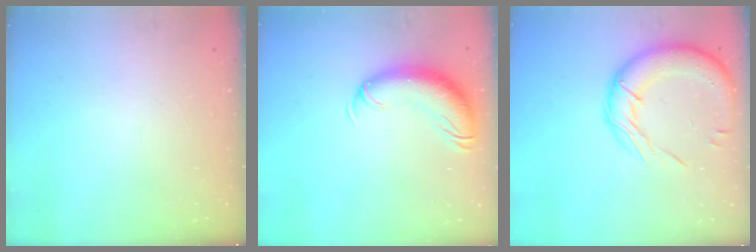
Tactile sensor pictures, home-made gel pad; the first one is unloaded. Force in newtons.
{"total": 12.9, "press": 12.6, "slide": 3.0}
{"total": 16.7, "press": 16.4, "slide": 3.1}